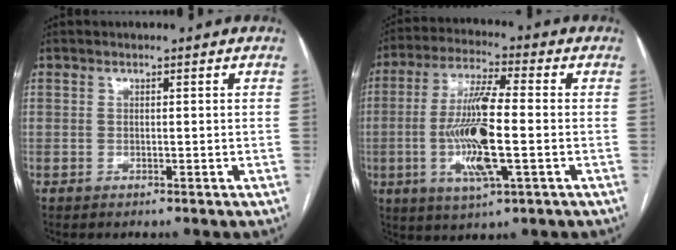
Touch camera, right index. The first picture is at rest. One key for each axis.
{"total": 12.9, "fx": -2.1, "fy": 1.5, "fz": 12.6, "tx": -0.253, "ty": -0.008, "tz": -0.040}